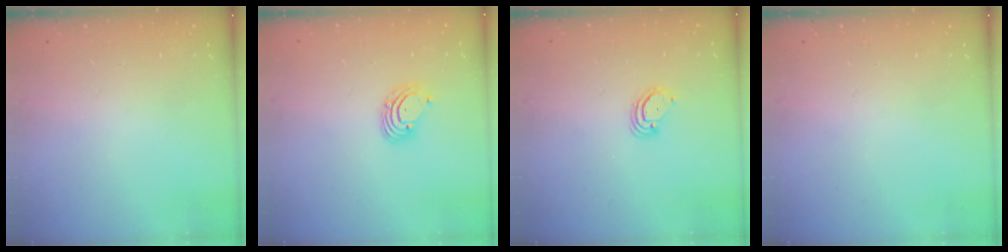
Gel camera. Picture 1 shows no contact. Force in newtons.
{"total": 2.7, "press": 2.7, "slide": 0.3}
{"total": 3.1, "press": 3.1, "slide": 0.2}
{"total": 0.0}